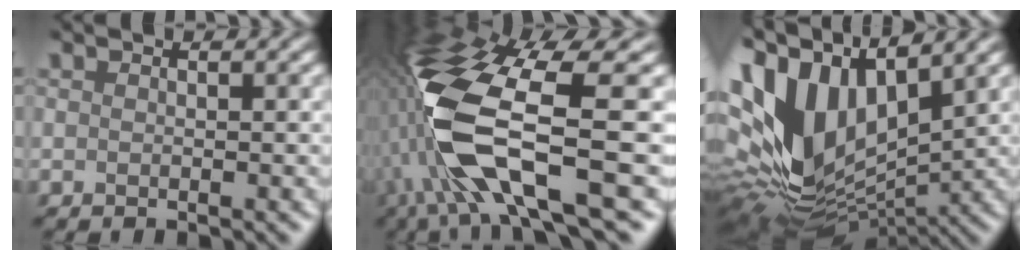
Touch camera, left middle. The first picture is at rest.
{"total": 12.4, "force": [-2.3, 4.2, 11.4], "torque": [-0.250, -0.010, -0.033]}
{"total": 12.5, "force": [4.7, 6.9, 9.3], "torque": [-0.220, 0.009, 0.093]}